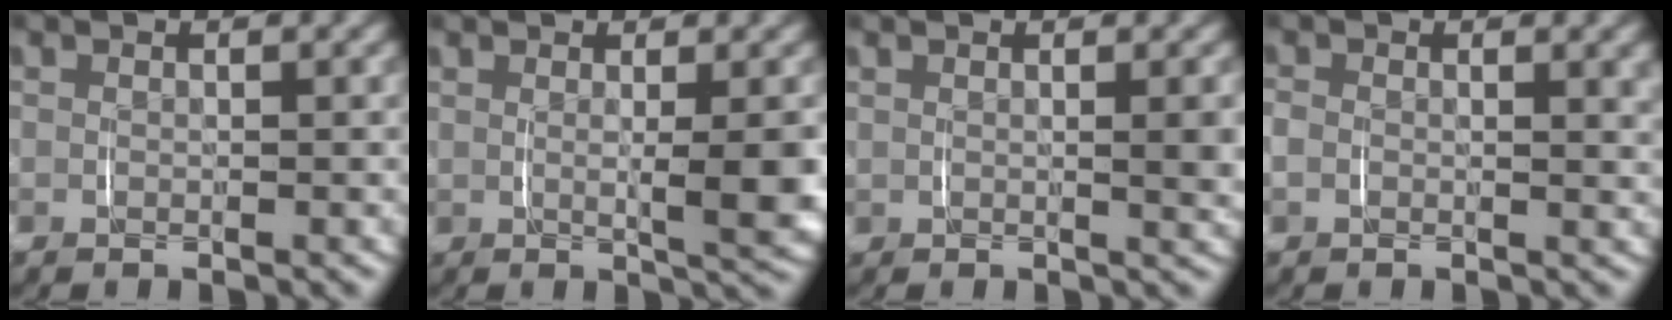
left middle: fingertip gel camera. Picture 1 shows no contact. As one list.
[{"total": 4.1, "force": [0.8, 1.2, 3.8], "torque": [-0.056, -0.003, 0.013]}, {"total": 2.0, "force": [0.7, 0.5, 1.8], "torque": [-0.024, -0.001, 0.010]}, {"total": 1.9, "force": [0.3, 1.3, 1.4], "torque": [-0.033, -0.003, 0.003]}]